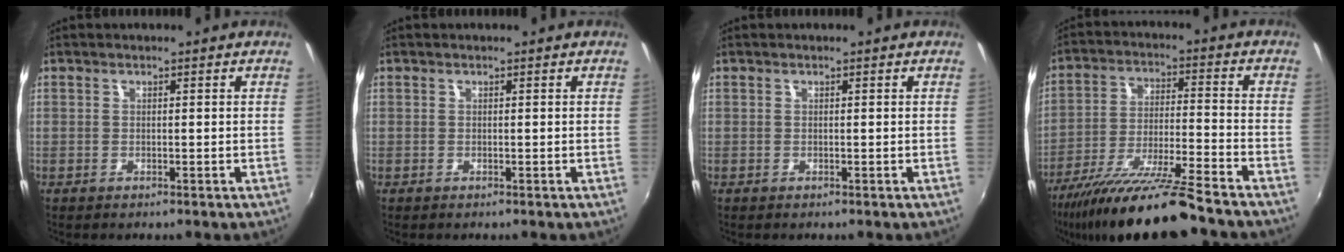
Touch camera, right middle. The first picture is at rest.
{"total": 0.0}
{"total": 0.0}
{"total": 16.9, "force": [-14.0, 0.0, 9.4], "torque": [-0.188, -0.033, -0.243]}